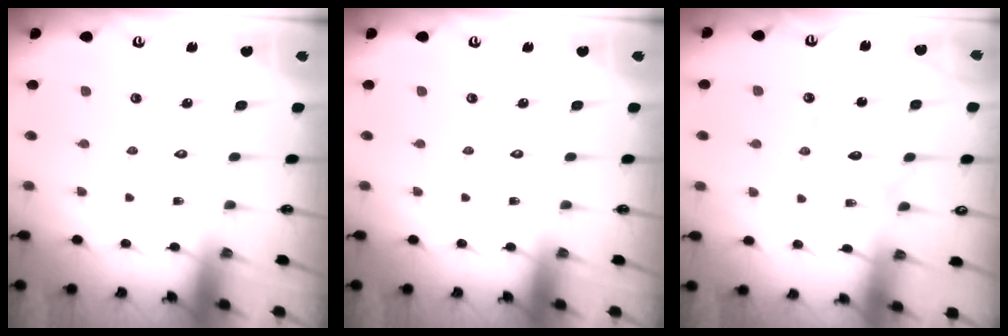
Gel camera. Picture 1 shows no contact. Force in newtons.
{"total": 0.0}
{"total": 6.9, "press": 6.9, "slide": 0.5}